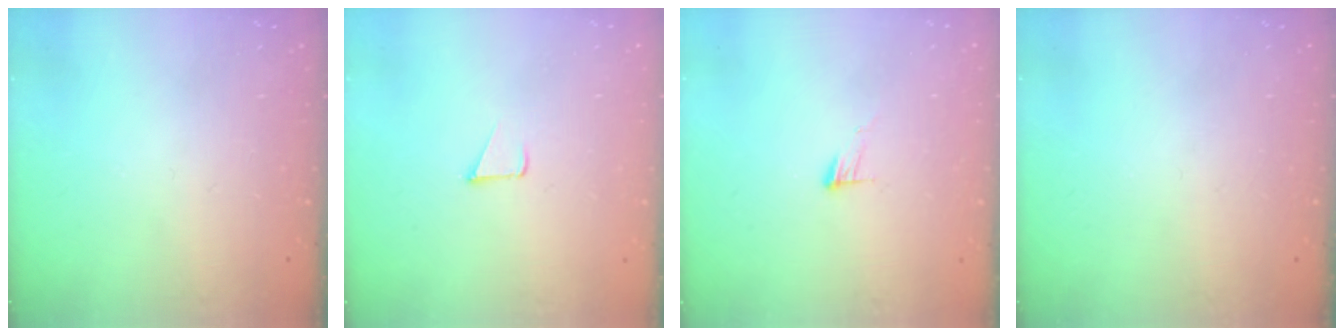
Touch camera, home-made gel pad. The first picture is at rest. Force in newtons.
{"total": 1.8, "press": 1.7, "slide": 0.1}
{"total": 5.2, "press": 5.2, "slide": 0.5}
{"total": 0.0}